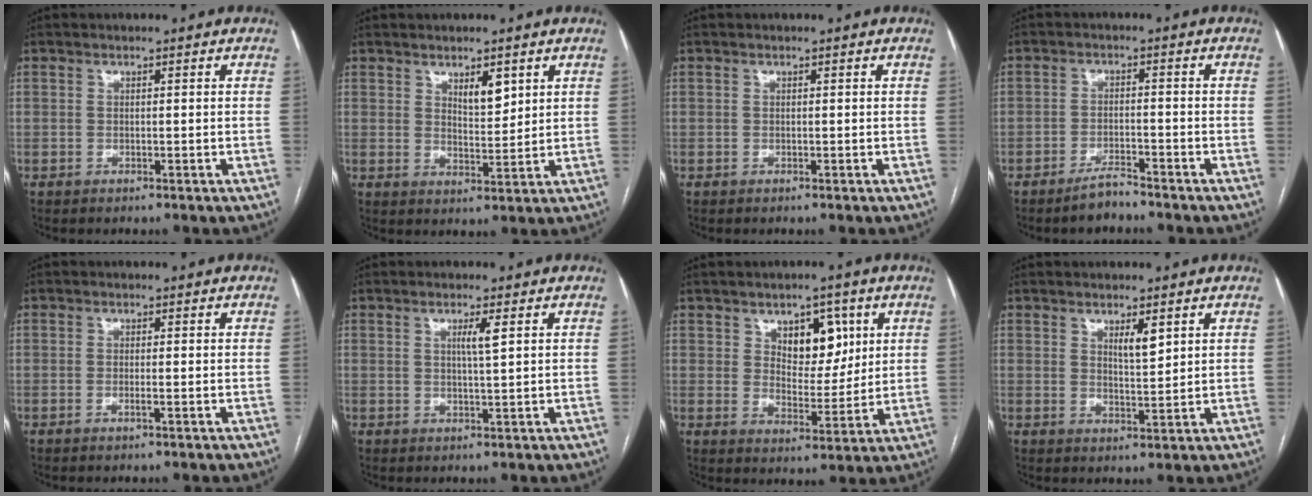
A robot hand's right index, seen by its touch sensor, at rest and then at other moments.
{"total": 4.1, "force": [2.3, 1.5, 3.1], "torque": [-0.052, -0.004, 0.041]}
{"total": 0.0}
{"total": 3.5, "force": [-3.1, 0.7, 1.4], "torque": [-0.026, -0.002, -0.055]}
{"total": 1.0, "force": [-0.4, -0.1, 0.9], "torque": [-0.020, -0.001, -0.007]}
{"total": 2.4, "force": [0.9, -0.3, 2.3], "torque": [-0.043, -0.002, 0.015]}
{"total": 7.9, "force": [3.5, 4.6, 5.4], "torque": [-0.073, 0.007, 0.060]}
{"total": 3.2, "force": [1.7, 0.7, 2.6], "torque": [-0.046, -0.005, 0.032]}